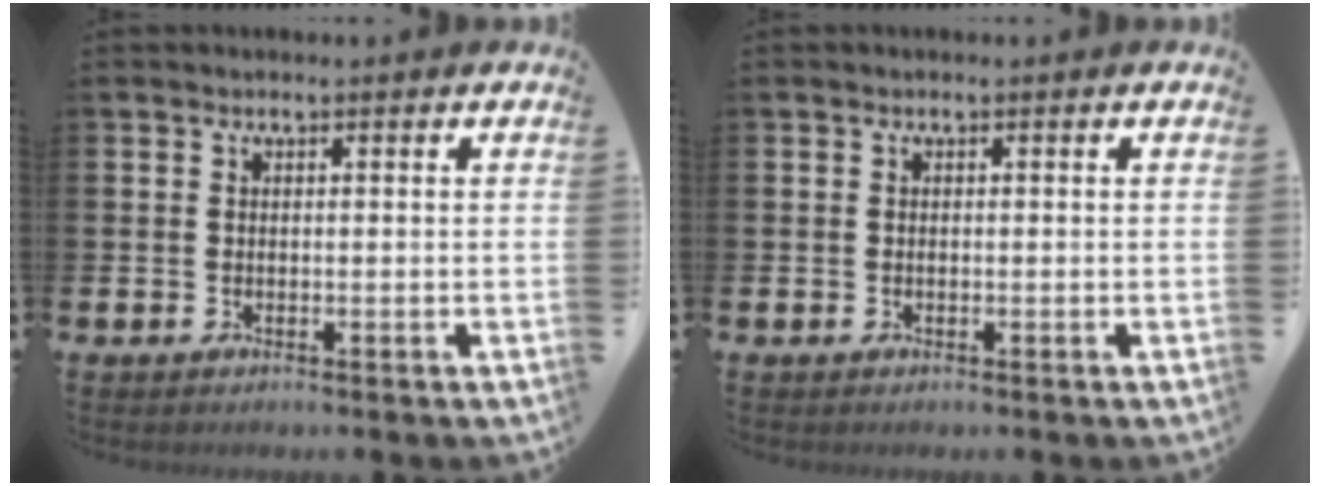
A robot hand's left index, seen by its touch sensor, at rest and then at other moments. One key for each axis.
{"total": 0.0}